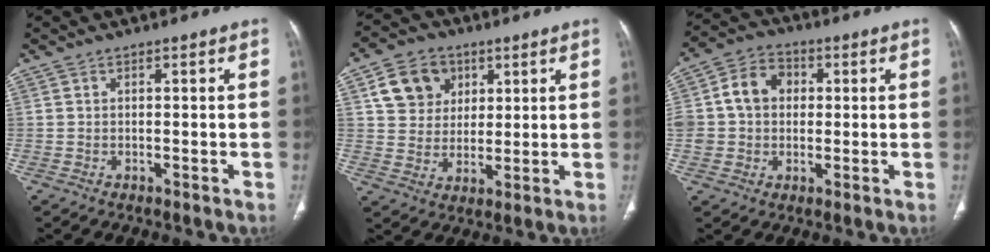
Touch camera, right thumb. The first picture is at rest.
{"total": 10.3, "force": [4.1, 8.6, 4.0], "torque": [-0.041, -0.007, 0.075]}
{"total": 10.4, "force": [1.1, 8.6, 5.7], "torque": [-0.082, 0.023, 0.013]}